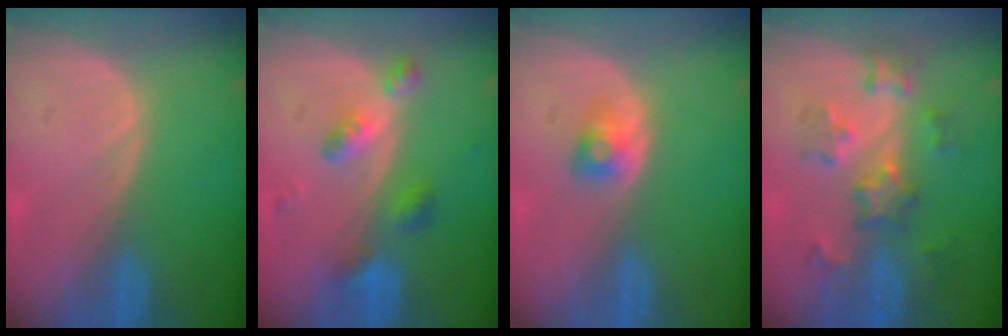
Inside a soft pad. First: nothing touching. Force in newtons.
{"total": 5.6, "press": 4.9, "slide": 2.7}
{"total": 2.4, "press": 2.3, "slide": 0.8}
{"total": 6.5, "press": 6.4, "slide": 1.3}